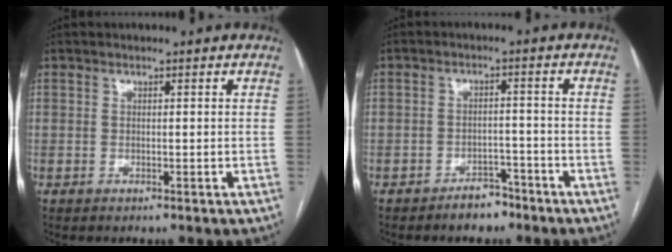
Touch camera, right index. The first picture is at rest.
{"total": 3.8, "force": [-3.0, 2.1, 1.0], "torque": [-0.013, 0.009, -0.043]}